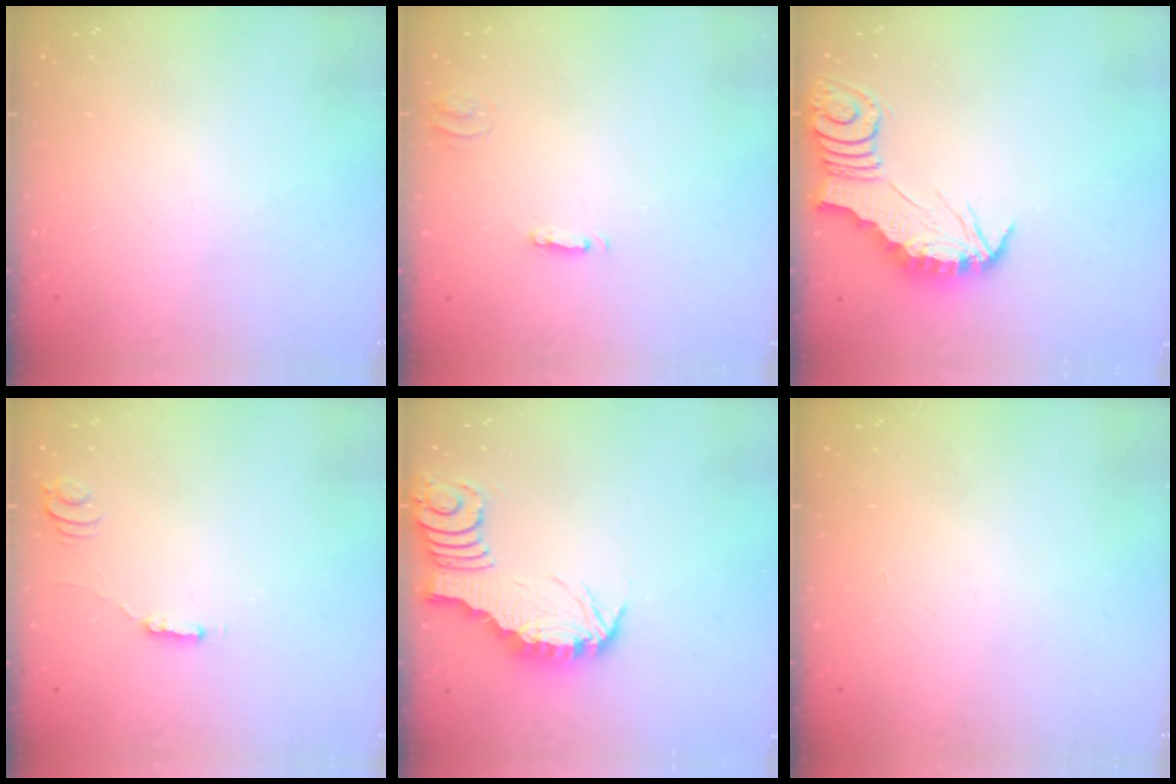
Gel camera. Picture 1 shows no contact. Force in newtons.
{"total": 2.5, "press": 2.5, "slide": 0.2}
{"total": 2.8, "press": 2.8, "slide": 0.3}
{"total": 0.9, "press": 0.9, "slide": 0.3}
{"total": 3.1, "press": 3.1, "slide": 0.3}
{"total": 1.4, "press": 1.4, "slide": 0.1}